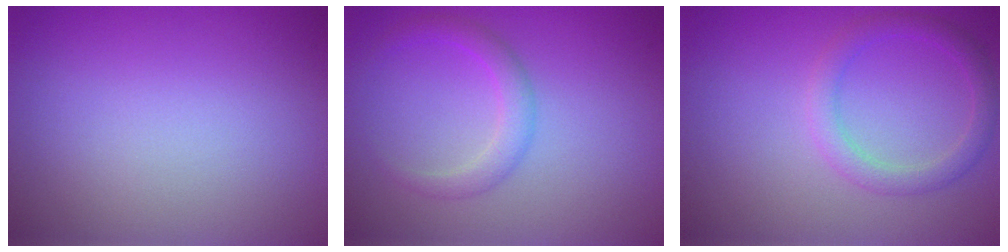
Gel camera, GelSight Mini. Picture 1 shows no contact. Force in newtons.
{"total": 2.1, "press": 2.1, "slide": 0.1}
{"total": 2.3, "press": 2.3, "slide": 0.1}